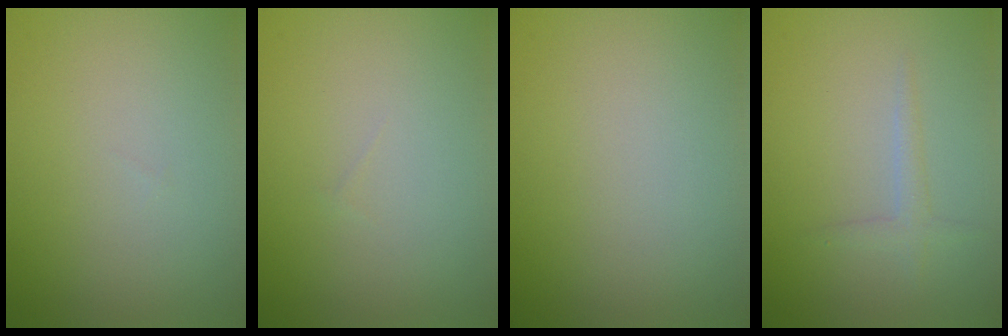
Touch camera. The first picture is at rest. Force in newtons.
{"total": 0.0}
{"total": 0.0}
{"total": 1.3, "press": 1.3, "slide": 0.1}